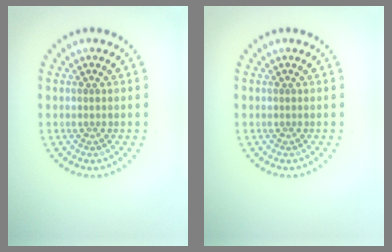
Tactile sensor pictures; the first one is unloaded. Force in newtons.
{"total": 0.0}